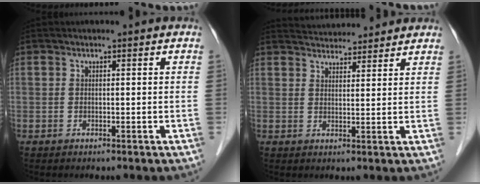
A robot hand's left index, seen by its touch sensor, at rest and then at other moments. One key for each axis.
{"total": 8.1, "fx": 7.9, "fy": 1.3, "fz": 1.6, "tx": -0.025, "ty": 0.025, "tz": 0.108}